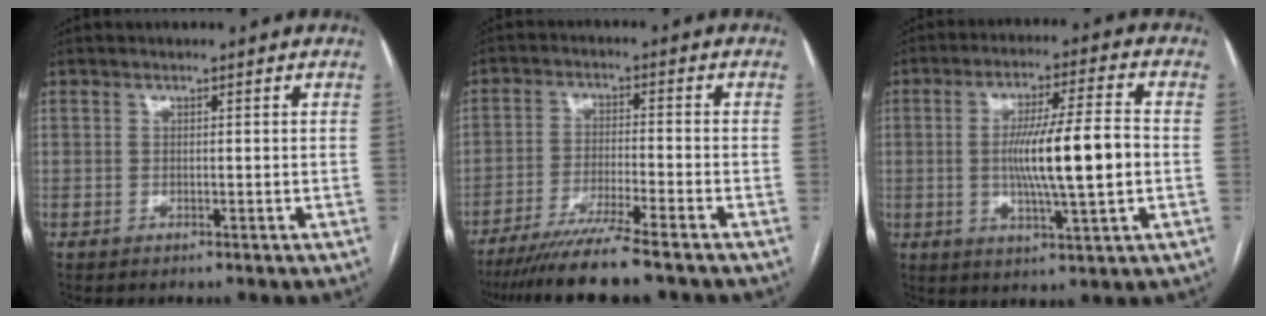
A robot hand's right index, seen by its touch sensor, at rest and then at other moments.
{"total": 9.6, "force": [-7.8, -0.8, 5.5], "torque": [-0.086, -0.032, -0.132]}
{"total": 12.1, "force": [-0.9, 0.7, 12.1], "torque": [-0.210, 0.003, -0.016]}